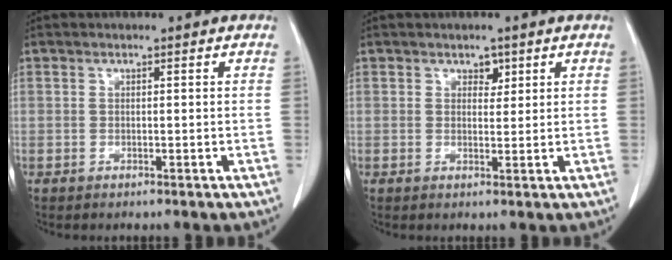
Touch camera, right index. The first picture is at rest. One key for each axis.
{"total": 1.7, "fx": 1.0, "fy": 1.1, "fz": 0.8, "tx": -0.004, "ty": -0.003, "tz": 0.014}